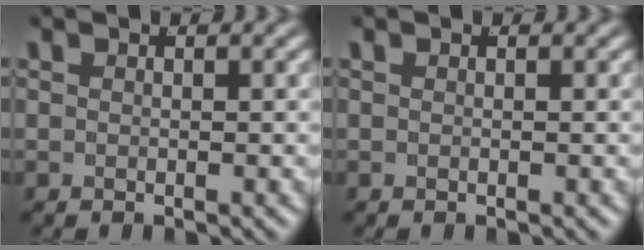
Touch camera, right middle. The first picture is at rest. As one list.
[{"total": 0.0}]